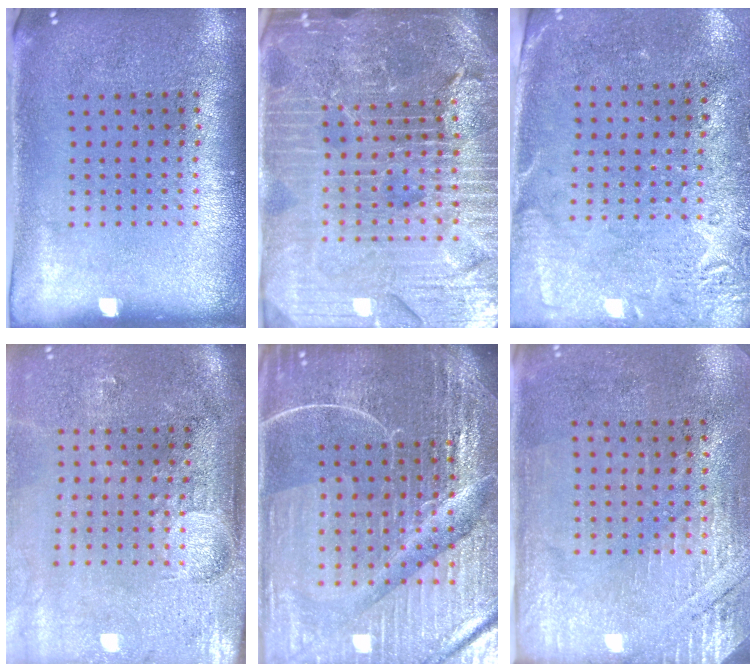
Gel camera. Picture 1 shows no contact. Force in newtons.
{"total": 5.9, "press": 5.3, "slide": 2.7}
{"total": 2.7, "press": 2.3, "slide": 1.5}
{"total": 4.5, "press": 3.8, "slide": 2.4}
{"total": 6.6, "press": 5.9, "slide": 3.0}
{"total": 2.7, "press": 2.5, "slide": 1.1}